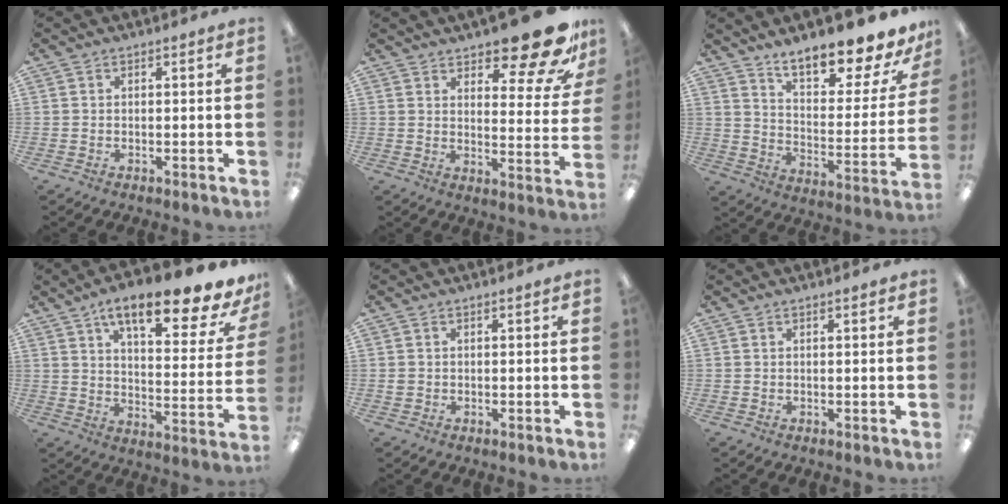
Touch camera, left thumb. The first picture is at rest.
{"total": 16.1, "force": [12.6, 4.7, 8.9], "torque": [-0.113, -0.094, 0.208]}
{"total": 14.8, "force": [13.1, 3.8, 5.9], "torque": [-0.100, -0.101, 0.224]}
{"total": 16.9, "force": [11.6, 4.9, 11.2], "torque": [-0.169, -0.070, 0.187]}
{"total": 0.6, "force": [0.2, 0.5, 0.2], "torque": [-0.004, 0.005, 0.002]}
{"total": 0.6, "force": [0.5, 0.0, 0.3], "torque": [-0.007, 0.001, 0.009]}